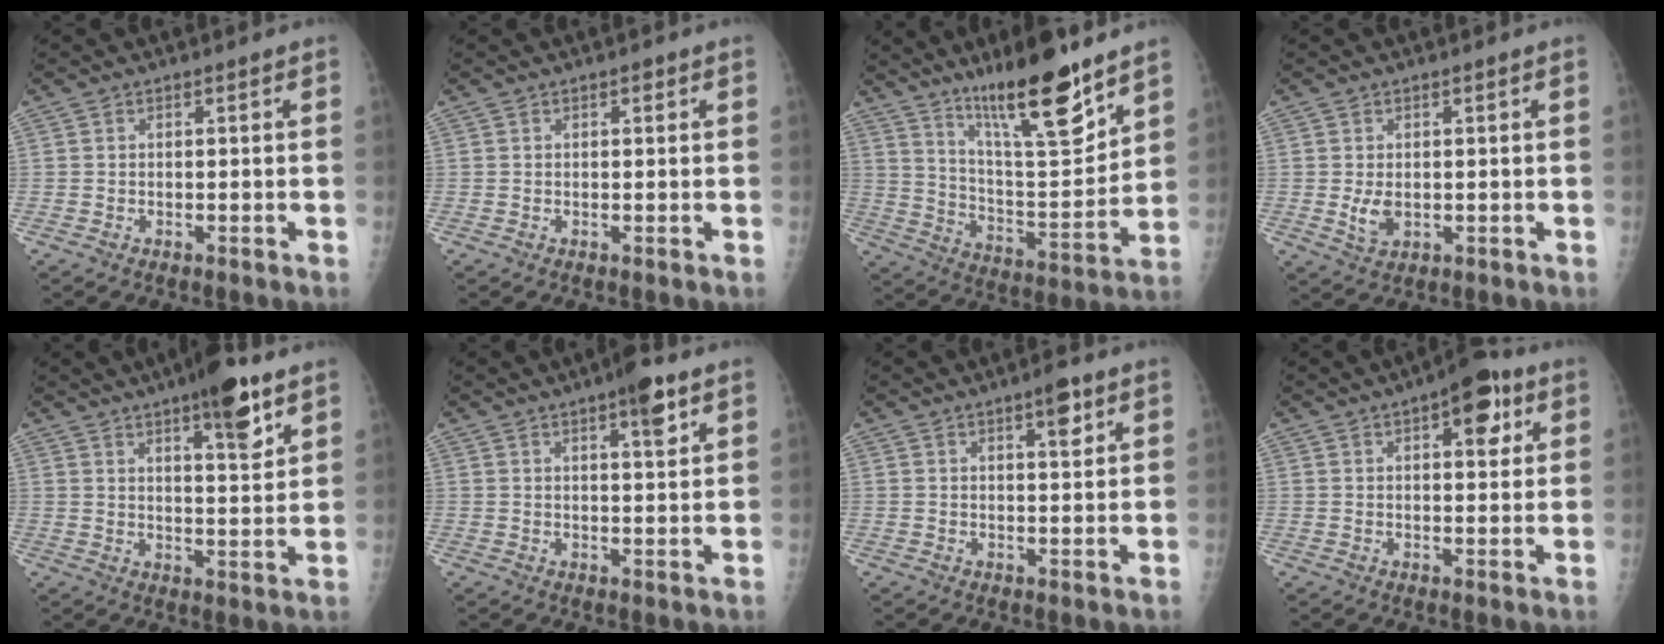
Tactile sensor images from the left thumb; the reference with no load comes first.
{"total": 0.9, "force": [0.4, 0.4, 0.6], "torque": [-0.005, 0.000, 0.004]}
{"total": 18.7, "force": [13.0, 3.8, 12.9], "torque": [-0.180, -0.087, 0.224]}
{"total": 3.3, "force": [-0.1, 2.2, 2.5], "torque": [-0.042, -0.009, 0.003]}
{"total": 10.7, "force": [6.5, 2.8, 8.1], "torque": [-0.100, -0.034, 0.092]}
{"total": 6.1, "force": [3.4, 1.5, 4.8], "torque": [-0.061, -0.014, 0.045]}
{"total": 4.3, "force": [2.3, 1.3, 3.4], "torque": [-0.041, -0.012, 0.033]}
{"total": 8.8, "force": [3.9, 3.9, 6.9], "torque": [-0.065, -0.006, 0.046]}